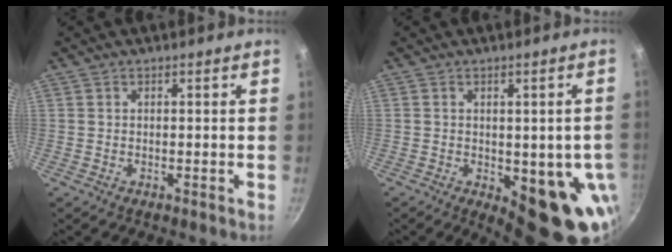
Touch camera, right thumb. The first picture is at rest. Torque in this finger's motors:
{"motor_torque": [2.87, 2.13, 2.01, -0.76, 0.48]}